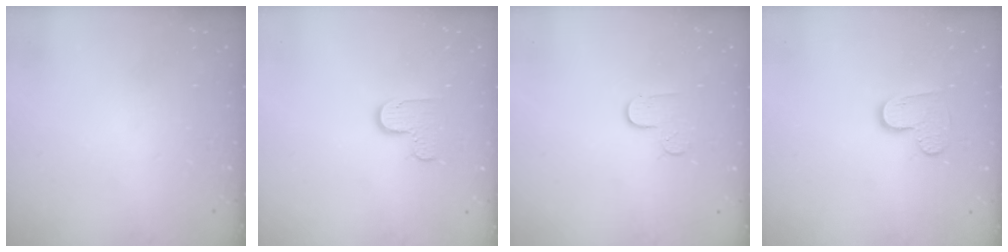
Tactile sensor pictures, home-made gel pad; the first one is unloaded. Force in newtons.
{"total": 6.1, "press": 6.1, "slide": 0.4}
{"total": 4.3, "press": 4.3, "slide": 0.4}
{"total": 6.3, "press": 6.3, "slide": 0.1}